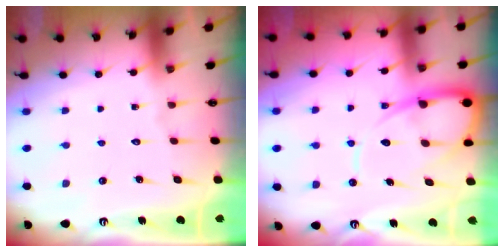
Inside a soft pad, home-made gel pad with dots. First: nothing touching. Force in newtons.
{"total": 11.6, "press": 11.6, "slide": 1.1}